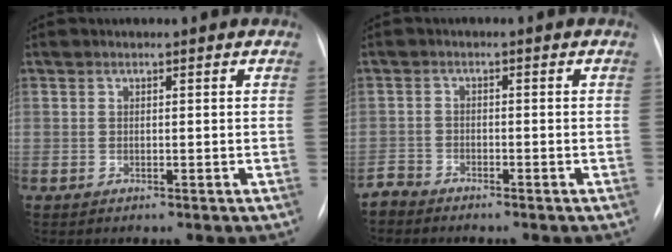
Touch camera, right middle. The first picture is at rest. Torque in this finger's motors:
{"motor_torque": [0.21, -0.40, 0.00, 0.01]}